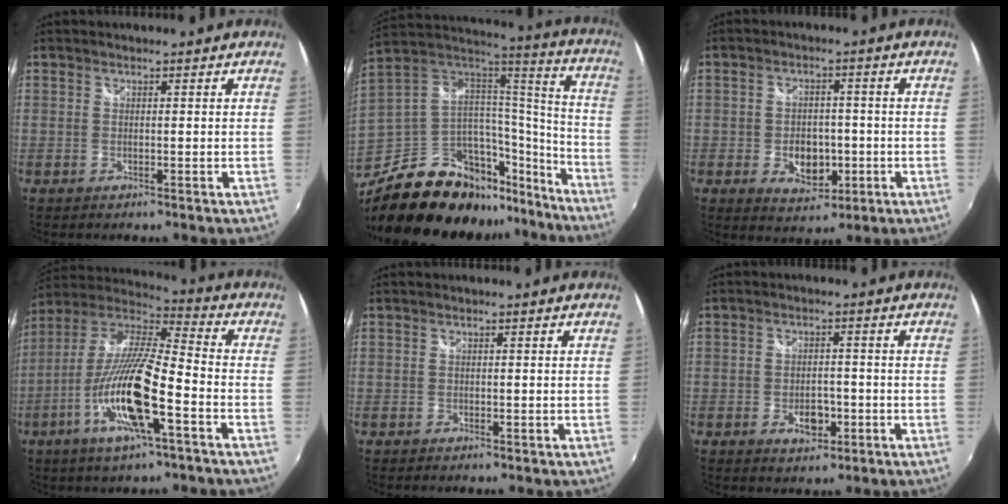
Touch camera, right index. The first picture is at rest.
{"total": 27.7, "force": [-18.8, 14.7, 14.1], "torque": [-0.249, 0.042, -0.286]}
{"total": 6.8, "force": [-2.1, 5.2, 3.9], "torque": [-0.082, 0.003, -0.024]}
{"total": 18.2, "force": [-7.6, 3.2, 16.3], "torque": [-0.312, -0.027, -0.147]}
{"total": 0.0}
{"total": 5.1, "force": [-1.9, 3.2, 3.5], "torque": [-0.067, -0.003, -0.027]}